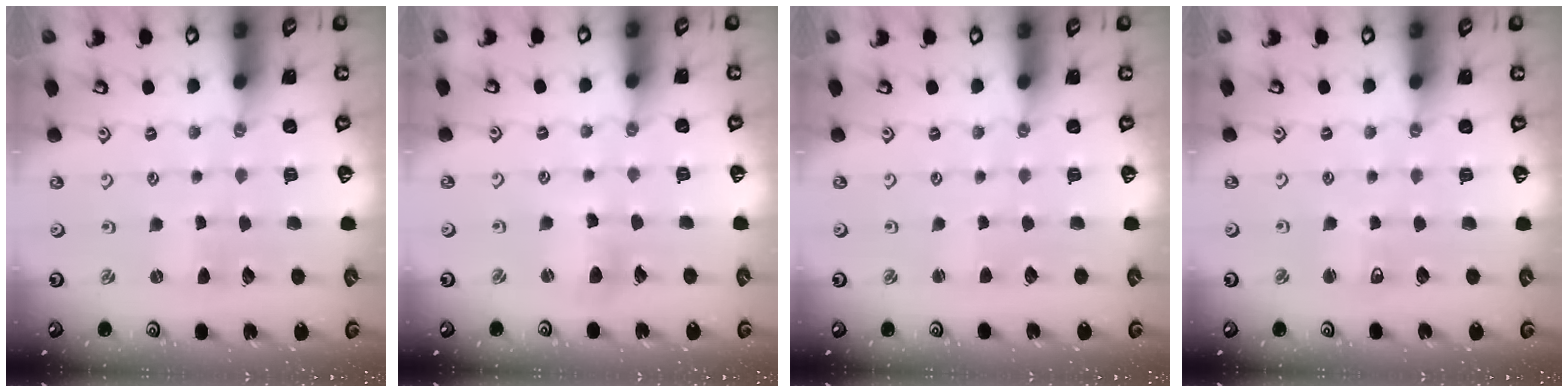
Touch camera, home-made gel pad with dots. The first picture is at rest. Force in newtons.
{"total": 5.8, "press": 5.7, "slide": 0.6}
{"total": 0.7, "press": 0.7, "slide": 0.1}
{"total": 4.9, "press": 4.8, "slide": 0.9}